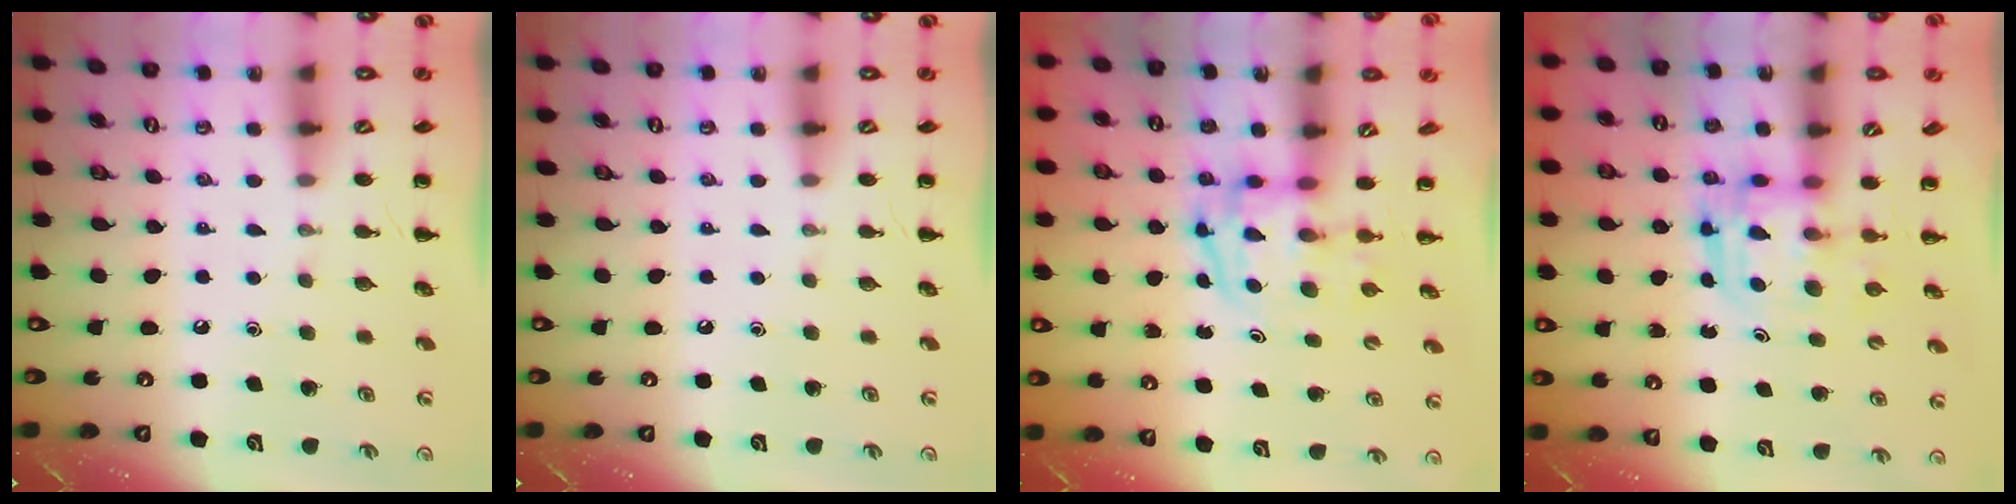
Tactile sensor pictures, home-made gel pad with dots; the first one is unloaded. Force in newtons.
{"total": 0.0}
{"total": 3.8, "press": 3.8, "slide": 0.7}
{"total": 3.0, "press": 3.0, "slide": 0.3}